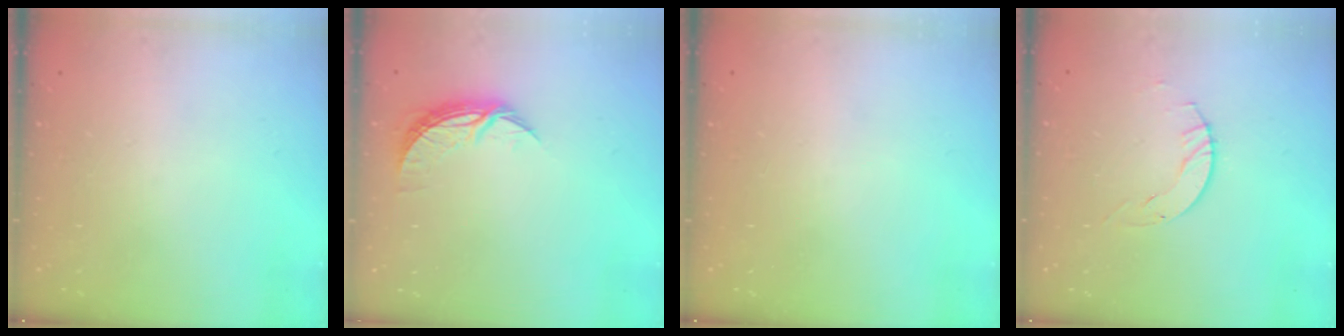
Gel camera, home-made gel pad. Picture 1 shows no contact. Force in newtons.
{"total": 7.1, "press": 7.1, "slide": 0.3}
{"total": 0.0}
{"total": 2.9, "press": 2.9, "slide": 0.4}